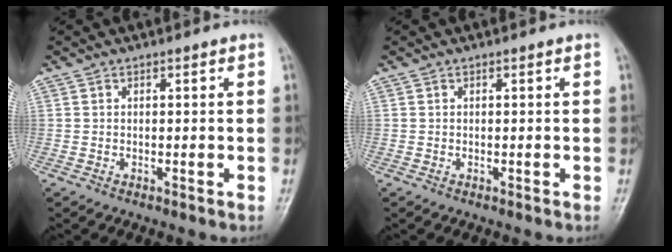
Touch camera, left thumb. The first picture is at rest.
{"total": 0.0}